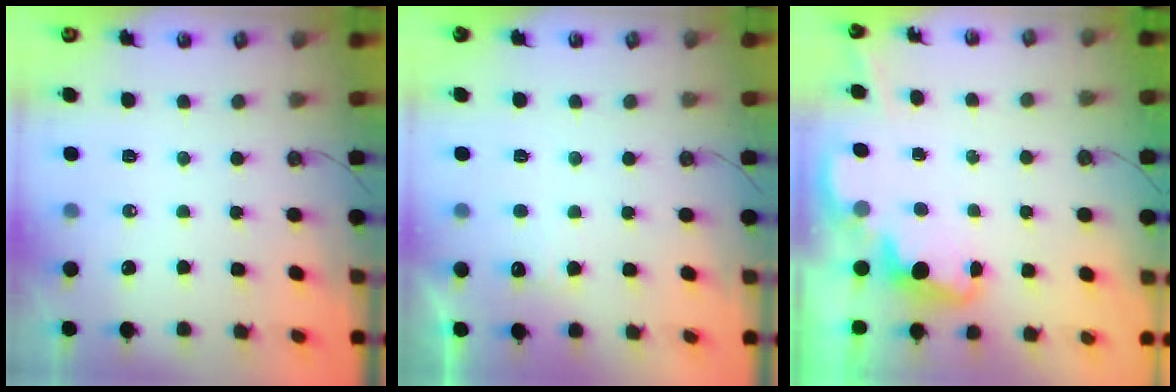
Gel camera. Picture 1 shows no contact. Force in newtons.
{"total": 6.5, "press": 6.3, "slide": 1.2}
{"total": 2.0, "press": 1.9, "slide": 0.6}